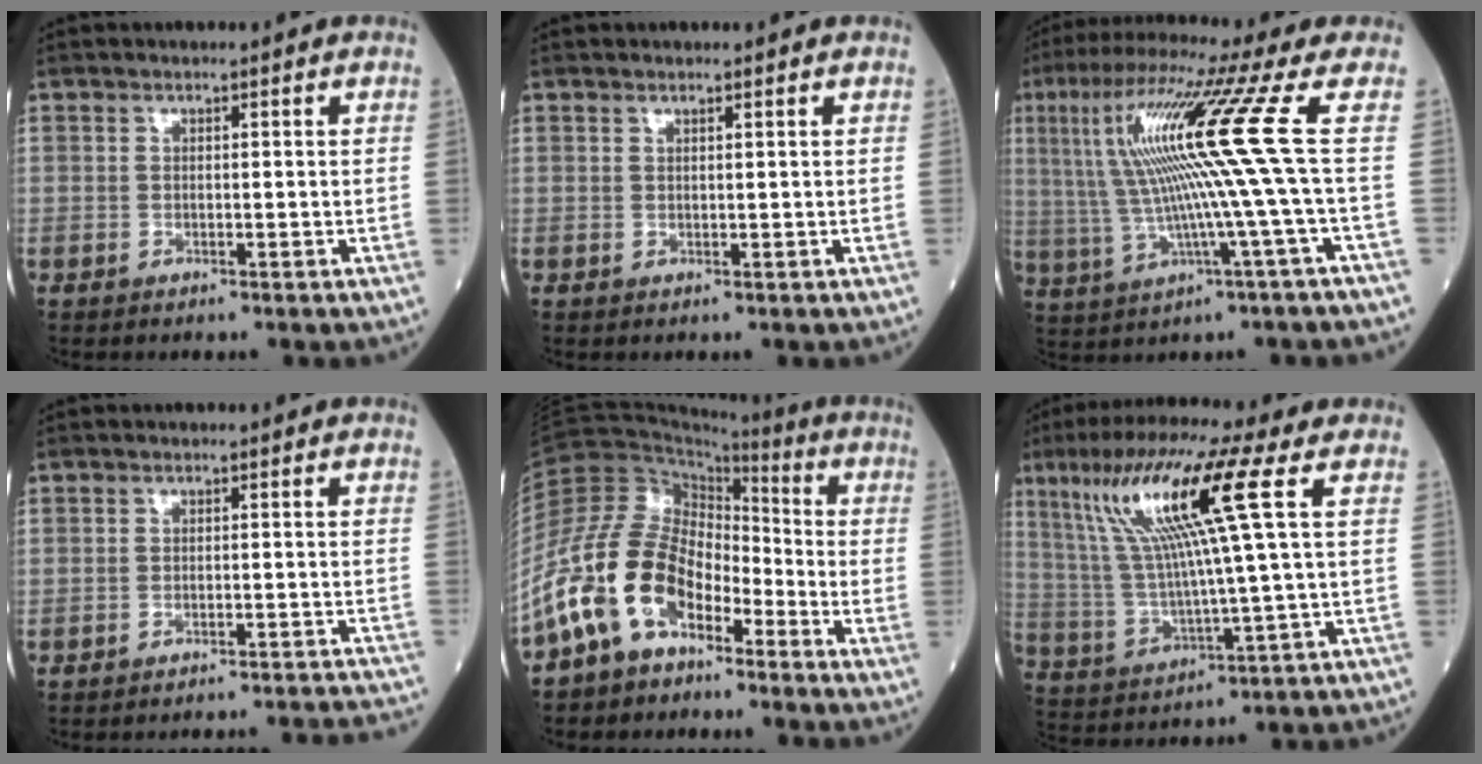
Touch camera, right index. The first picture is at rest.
{"total": 0.5, "force": [0.5, -0.1, 0.3], "torque": [-0.012, -0.002, 0.011]}
{"total": 14.8, "force": [2.7, -2.4, 14.4], "torque": [-0.269, 0.026, 0.048]}
{"total": 14.8, "force": [-14.4, -0.2, 3.1], "torque": [-0.030, -0.006, -0.164]}
{"total": 13.9, "force": [-8.6, 7.7, 7.8], "torque": [-0.181, 0.033, -0.172]}
{"total": 15.4, "force": [5.9, -0.8, 14.2], "torque": [-0.281, 0.020, 0.105]}